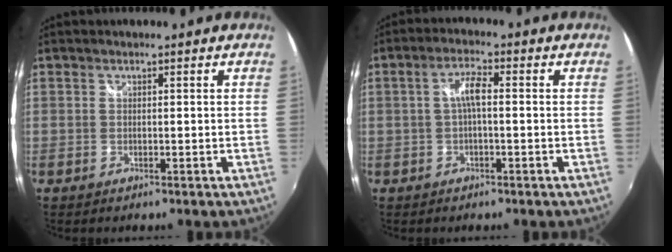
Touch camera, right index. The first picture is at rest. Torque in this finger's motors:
{"motor_torque": [0.40, -0.27, 0.38, 0.07]}